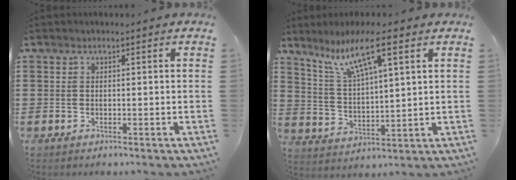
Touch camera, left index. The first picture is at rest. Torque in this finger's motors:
{"motor_torque": [-0.05, 0.06, -0.01, 0.03]}